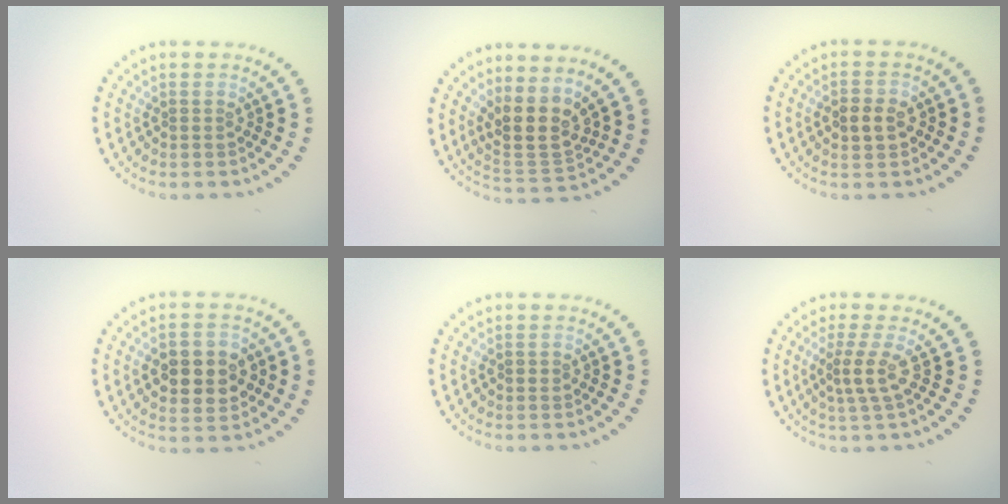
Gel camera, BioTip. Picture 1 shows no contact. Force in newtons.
{"total": 3.8, "press": 3.1, "slide": 2.2}
{"total": 2.6, "press": 2.6, "slide": 0.2}
{"total": 5.5, "press": 5.5, "slide": 0.4}
{"total": 0.7, "press": 0.7, "slide": 0.1}
{"total": 2.5, "press": 1.7, "slide": 1.8}